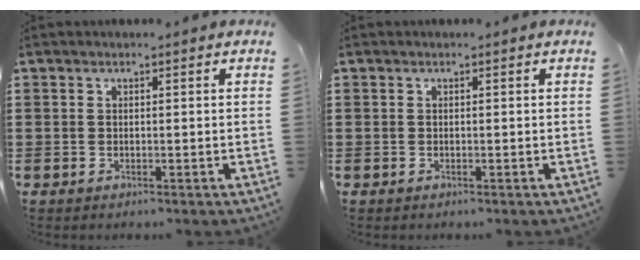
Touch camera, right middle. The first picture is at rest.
{"total": 0.0}